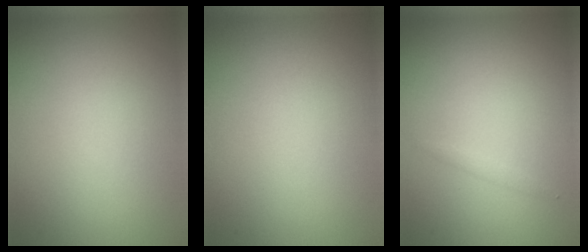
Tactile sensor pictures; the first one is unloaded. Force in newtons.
{"total": 0.0}
{"total": 0.5, "press": 0.5, "slide": 0.0}